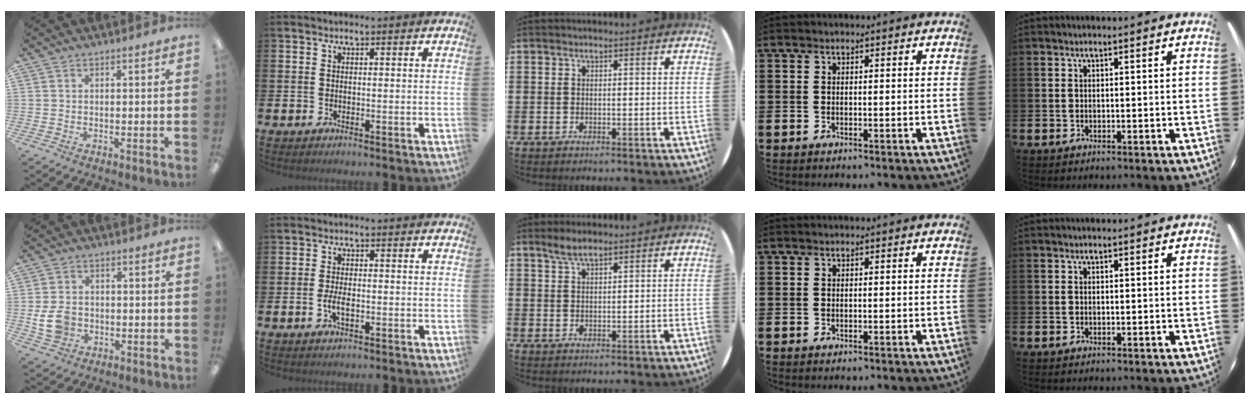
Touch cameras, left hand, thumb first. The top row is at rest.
{"thumb": {"total": 7.2, "force": [-1.4, 5.9, 4.0], "torque": [-0.072, 0.006, -0.024]}, "index": {"total": 2.5, "force": [-0.6, 1.1, 2.1], "torque": [-0.032, -0.002, -0.012]}, "middle": {"total": 2.6, "force": [2.1, 0.6, 1.4], "torque": [-0.023, 0.000, 0.035]}}